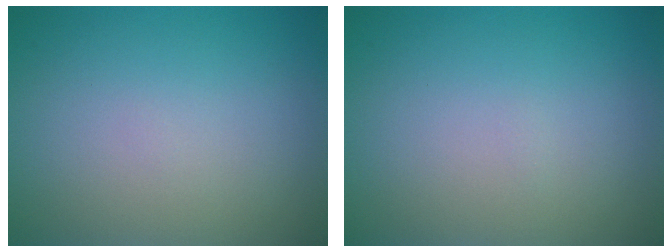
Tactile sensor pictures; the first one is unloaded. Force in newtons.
{"total": 0.0}